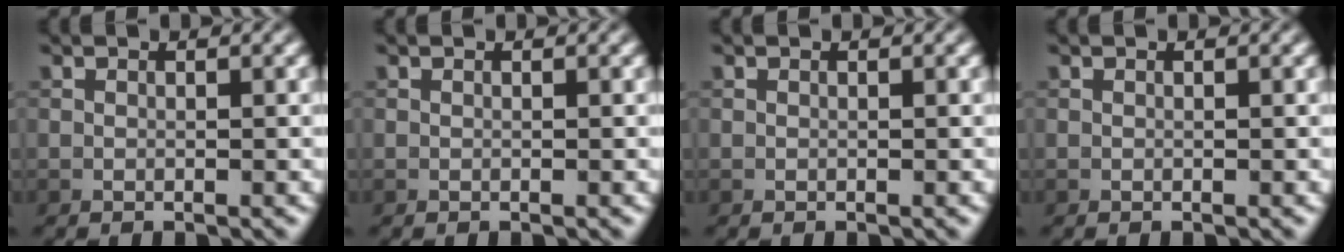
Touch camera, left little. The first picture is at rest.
{"total": 0.0}
{"total": 0.0}
{"total": 0.0}